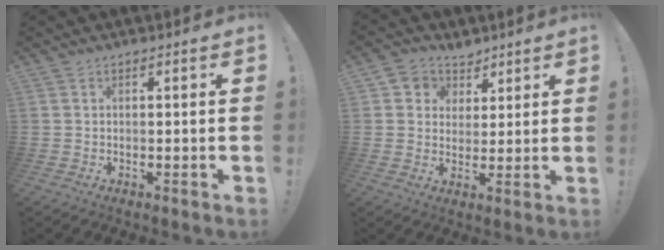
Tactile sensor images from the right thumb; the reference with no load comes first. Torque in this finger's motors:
{"motor_torque": [-0.03, -0.02, 0.25, 0.12, 0.00]}